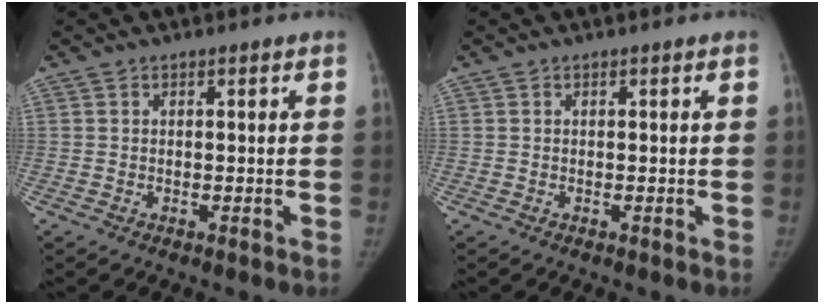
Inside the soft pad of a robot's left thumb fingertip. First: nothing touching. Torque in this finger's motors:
{"motor_torque": [0.05, 0.04, 0.29, -0.32, 0.03]}